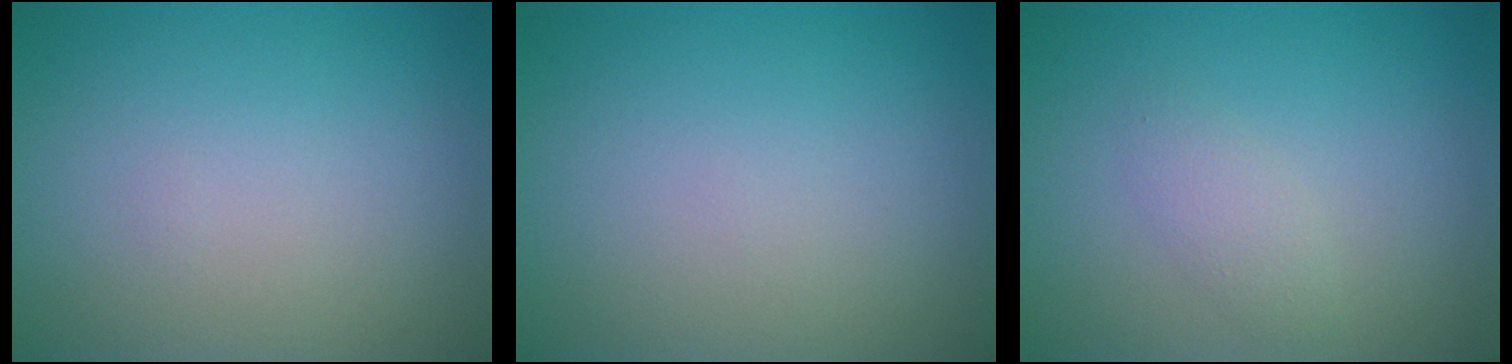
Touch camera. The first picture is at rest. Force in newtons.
{"total": 0.0}
{"total": 1.5, "press": 1.5, "slide": 0.0}